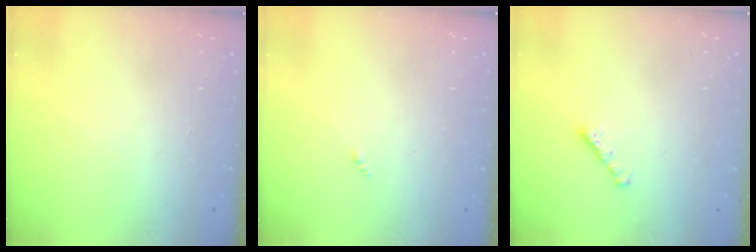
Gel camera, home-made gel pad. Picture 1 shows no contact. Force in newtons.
{"total": 0.0}
{"total": 1.6, "press": 1.5, "slide": 0.5}